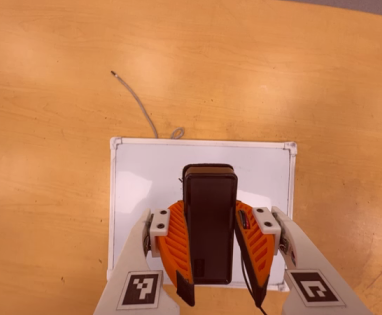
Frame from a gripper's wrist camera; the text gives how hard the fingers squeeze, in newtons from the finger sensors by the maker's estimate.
{"total": 6.4, "left": 5.3, "right": 7.4}